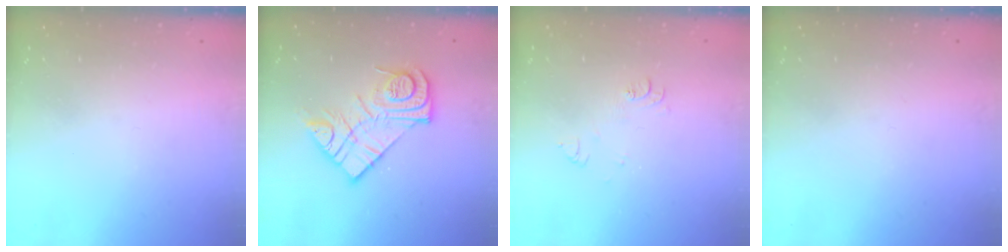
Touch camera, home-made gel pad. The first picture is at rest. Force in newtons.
{"total": 14.6, "press": 14.6, "slide": 0.8}
{"total": 6.1, "press": 6.0, "slide": 0.7}
{"total": 0.0}